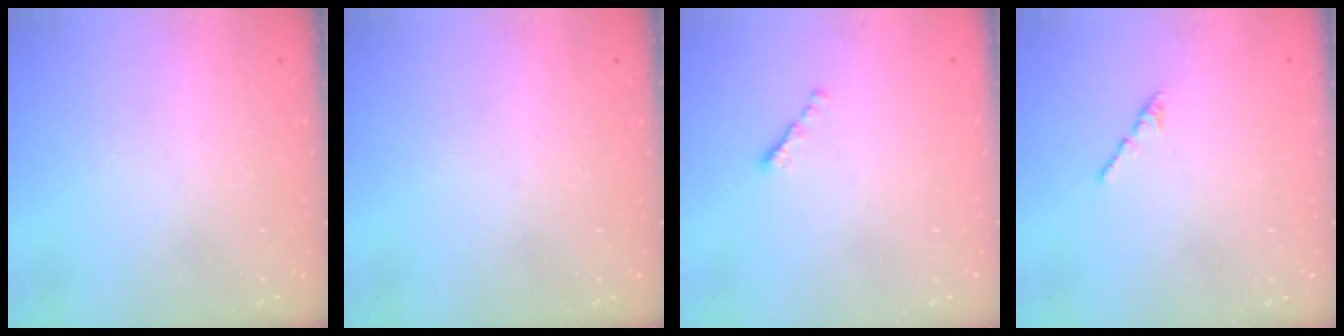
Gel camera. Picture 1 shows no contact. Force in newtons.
{"total": 0.0}
{"total": 1.5, "press": 1.4, "slide": 0.5}
{"total": 0.8, "press": 0.7, "slide": 0.5}